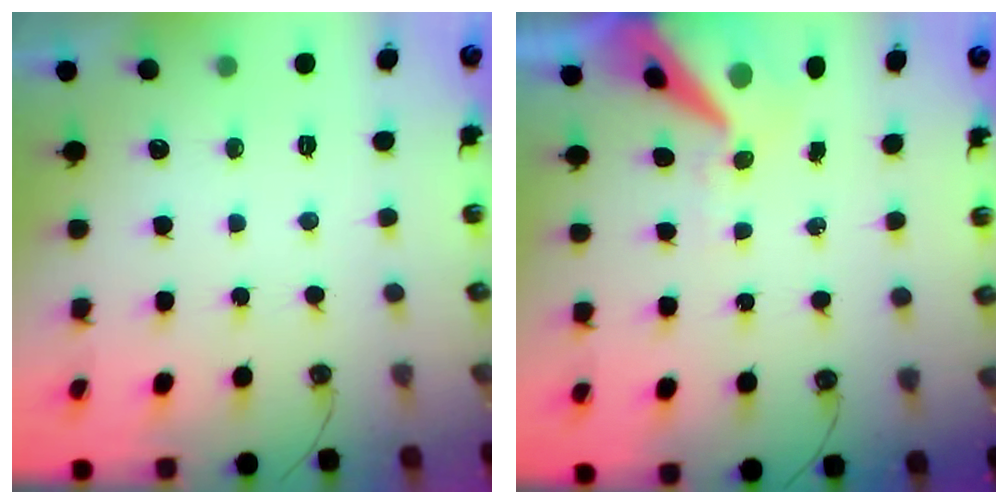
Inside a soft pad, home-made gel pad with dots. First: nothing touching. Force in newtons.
{"total": 11.6, "press": 11.5, "slide": 1.7}